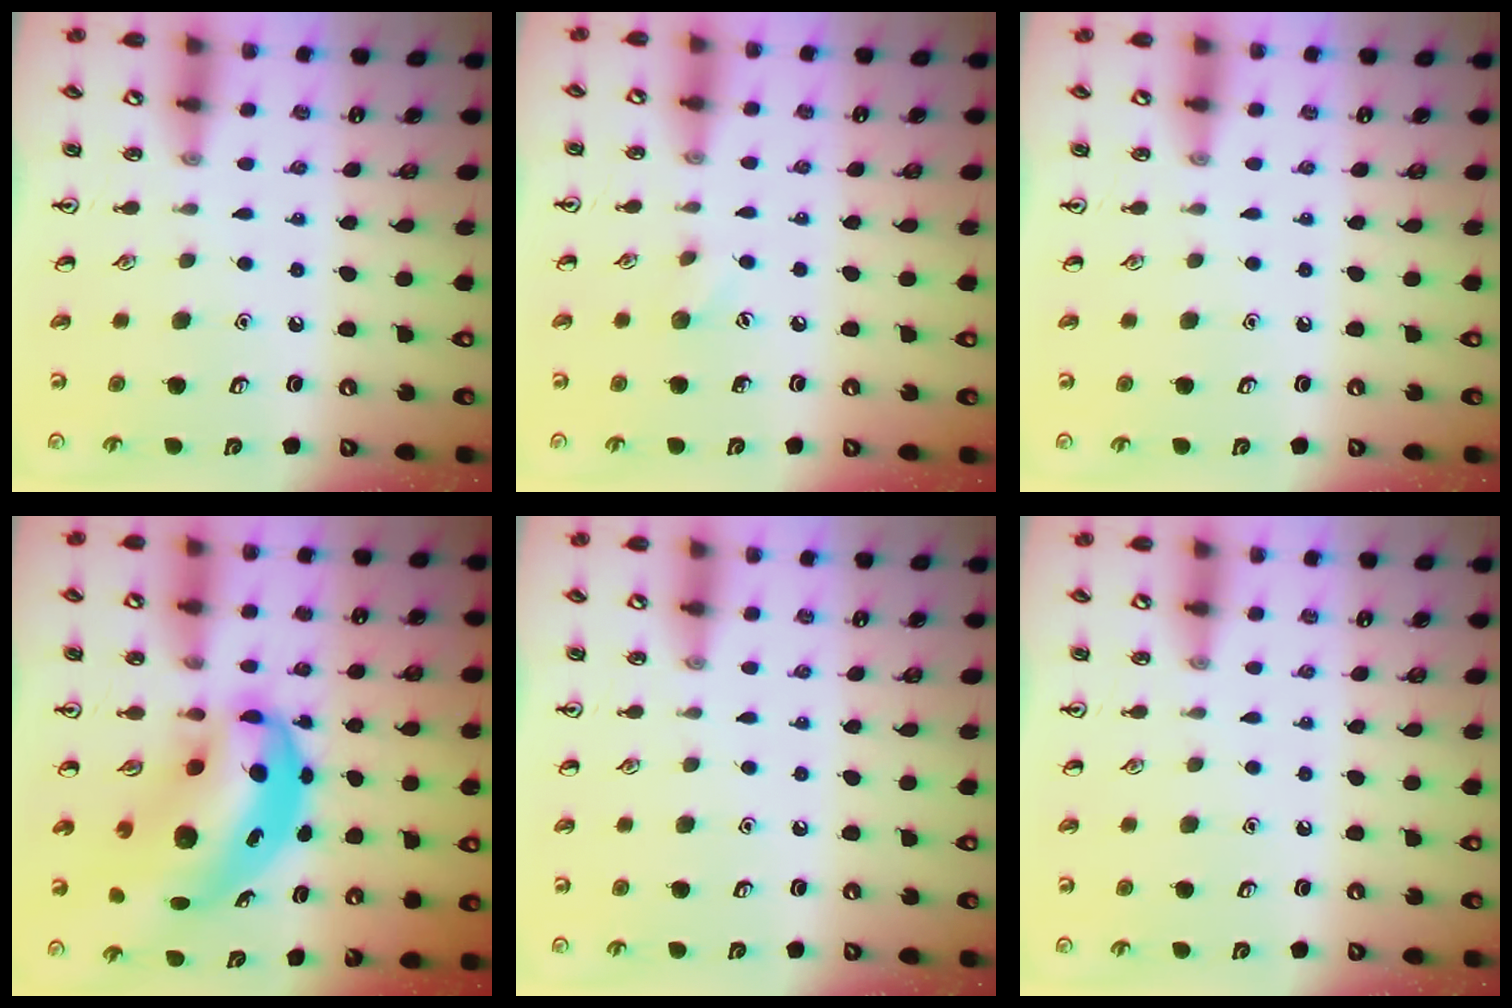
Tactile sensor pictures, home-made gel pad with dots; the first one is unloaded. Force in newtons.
{"total": 3.9, "press": 3.7, "slide": 1.3}
{"total": 0.0}
{"total": 10.4, "press": 9.9, "slide": 3.1}
{"total": 0.0}
{"total": 0.0}